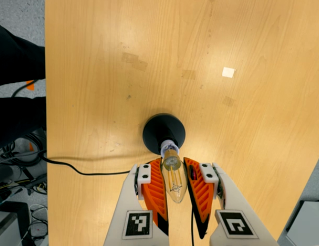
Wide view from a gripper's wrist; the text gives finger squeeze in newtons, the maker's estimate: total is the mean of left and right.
{"total": 20.6, "left": 22.4, "right": 18.7}